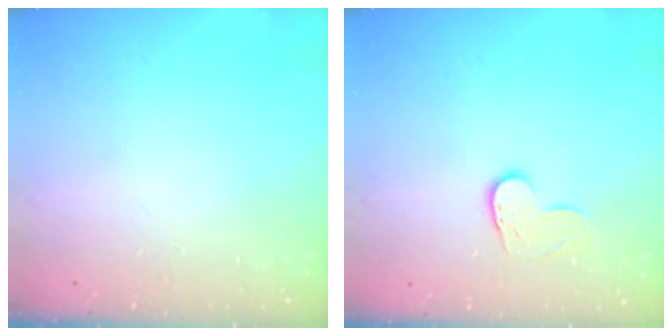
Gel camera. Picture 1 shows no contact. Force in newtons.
{"total": 6.6, "press": 6.6, "slide": 0.3}